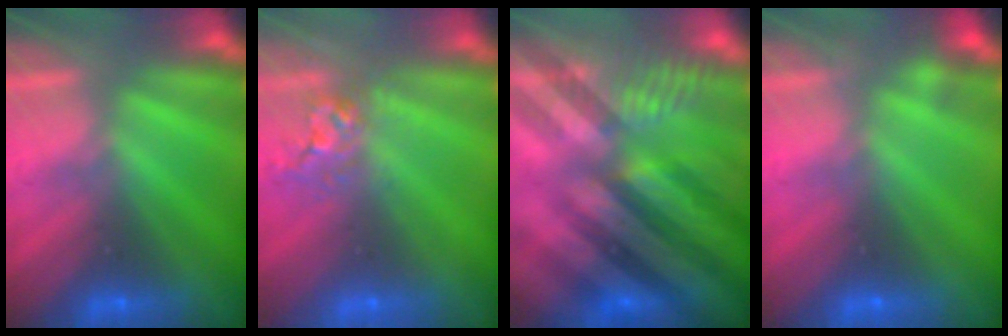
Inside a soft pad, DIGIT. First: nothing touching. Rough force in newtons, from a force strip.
{"total": 2.7}
{"total": 7.2}
{"total": 2.1}